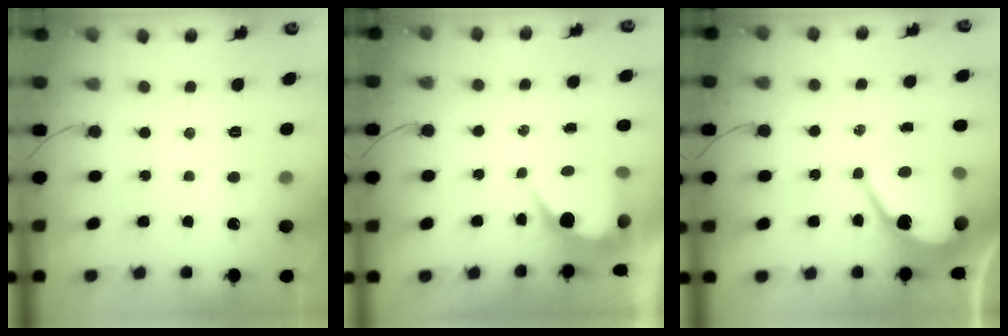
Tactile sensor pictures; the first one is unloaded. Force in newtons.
{"total": 6.2, "press": 6.2, "slide": 0.2}
{"total": 12.2, "press": 12.1, "slide": 0.9}